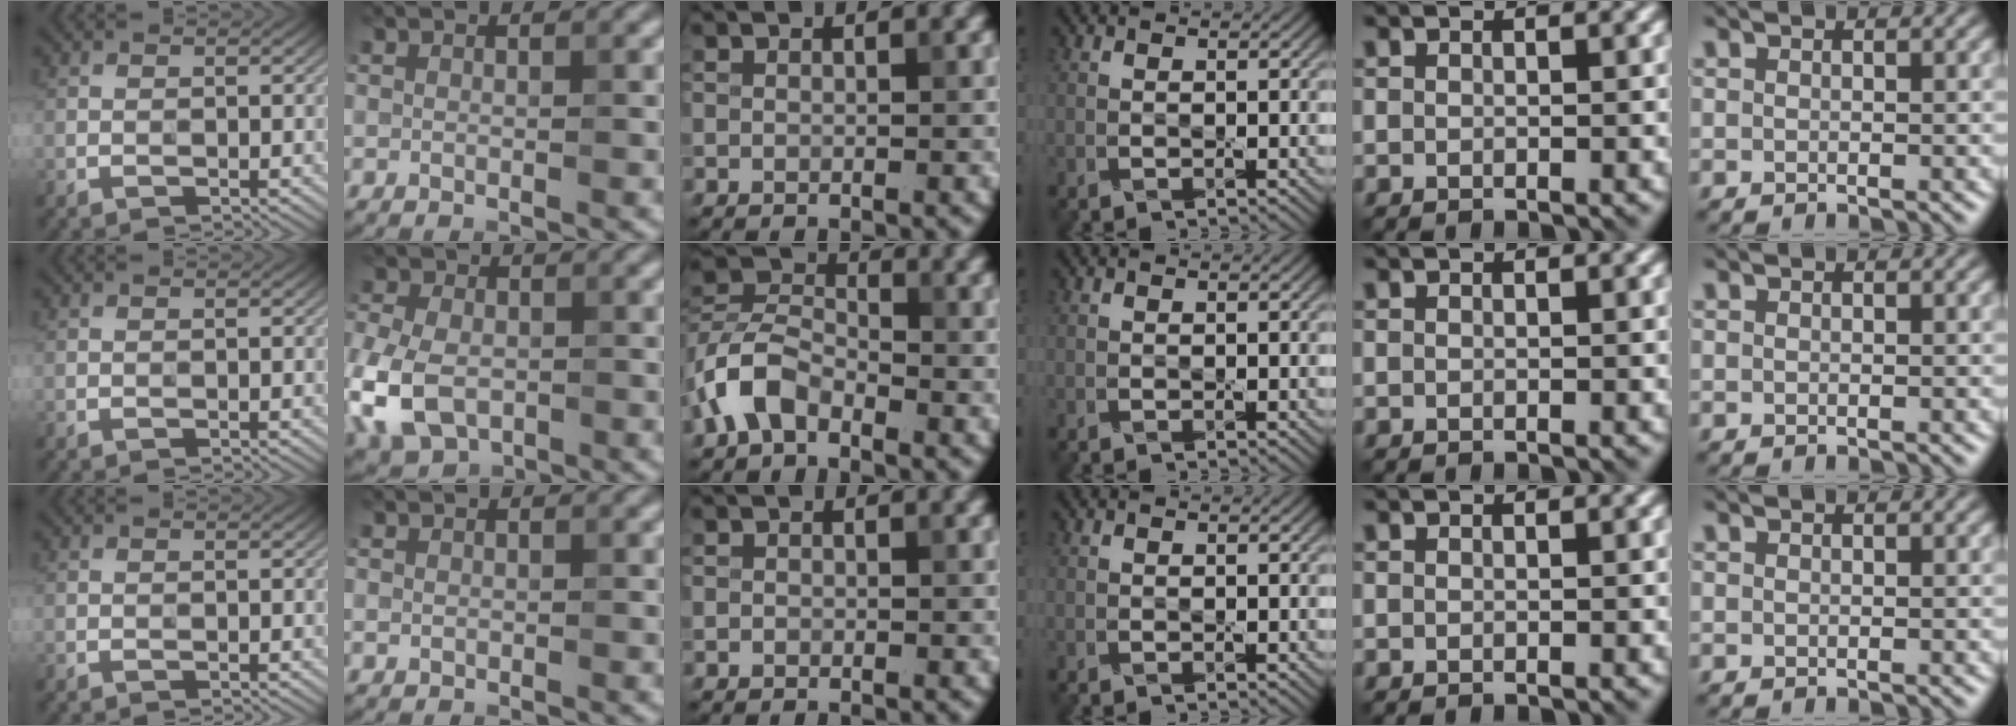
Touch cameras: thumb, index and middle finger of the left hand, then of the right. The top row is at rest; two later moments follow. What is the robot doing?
{"motion": "press", "object": "button"}